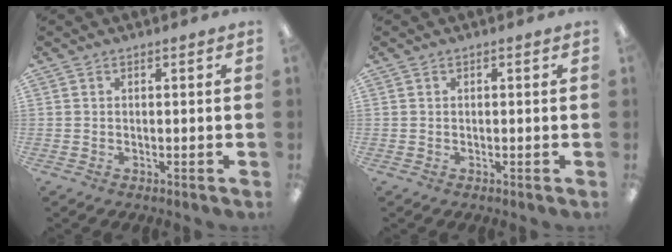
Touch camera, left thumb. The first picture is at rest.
{"total": 0.0}